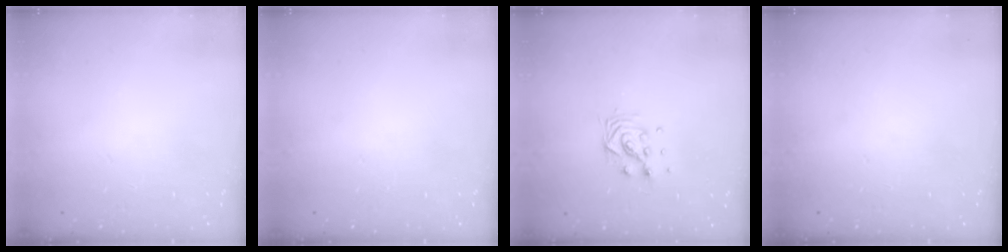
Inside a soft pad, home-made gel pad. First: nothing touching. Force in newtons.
{"total": 0.0}
{"total": 7.0, "press": 7.0, "slide": 0.4}
{"total": 0.0}